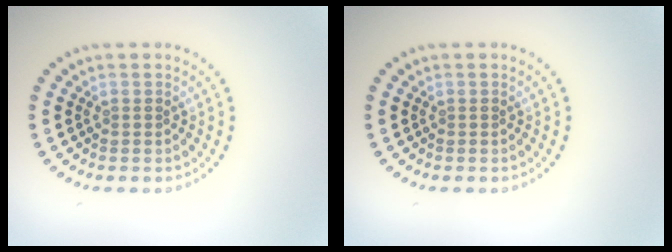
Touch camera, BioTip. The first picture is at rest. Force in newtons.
{"total": 0.0}